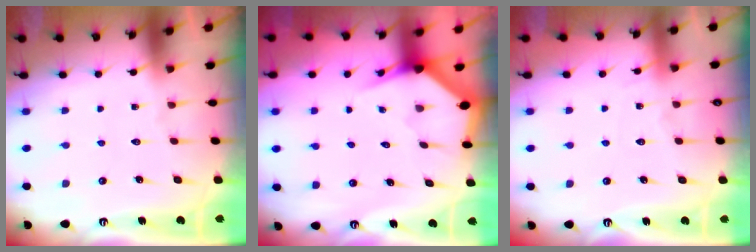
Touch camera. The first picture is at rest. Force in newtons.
{"total": 2.8, "press": 2.8, "slide": 0.0}
{"total": 5.8, "press": 5.7, "slide": 0.7}